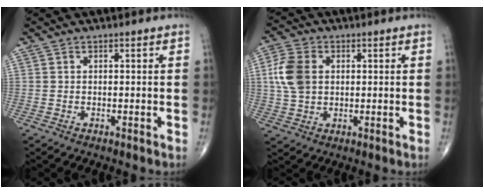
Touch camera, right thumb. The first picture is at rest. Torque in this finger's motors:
{"motor_torque": [0.45, 0.39, 0.42, -0.14, 0.04]}